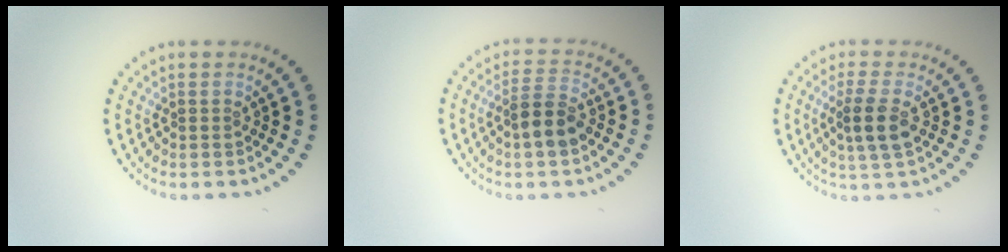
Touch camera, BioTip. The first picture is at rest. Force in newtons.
{"total": 3.3, "press": 3.2, "slide": 1.1}
{"total": 3.5, "press": 3.3, "slide": 1.3}